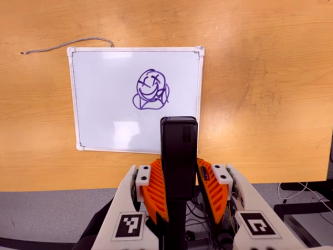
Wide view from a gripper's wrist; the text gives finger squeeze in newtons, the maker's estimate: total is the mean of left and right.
{"total": 4.2, "left": 2.9, "right": 5.4}